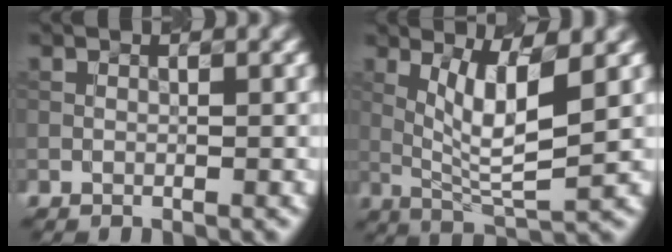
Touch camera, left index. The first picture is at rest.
{"total": 5.9, "force": [1.4, 1.2, 5.6], "torque": [-0.106, -0.011, 0.034]}